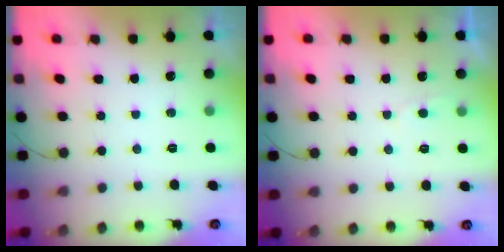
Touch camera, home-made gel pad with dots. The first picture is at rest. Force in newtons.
{"total": 1.4, "press": 1.4, "slide": 0.2}